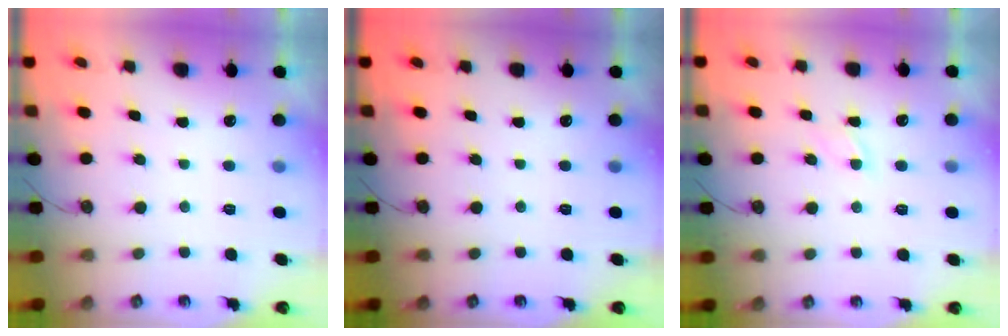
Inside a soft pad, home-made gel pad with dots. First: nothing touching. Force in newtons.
{"total": 0.0}
{"total": 2.8, "press": 2.8, "slide": 0.4}